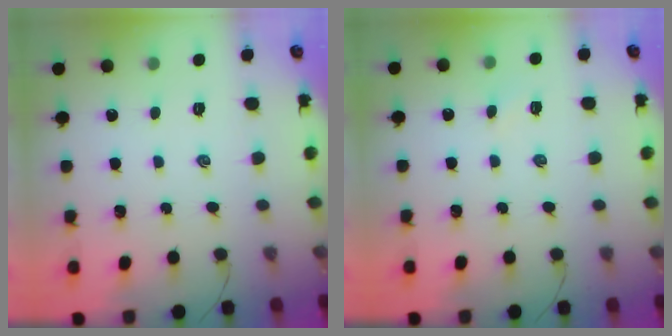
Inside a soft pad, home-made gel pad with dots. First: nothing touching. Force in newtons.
{"total": 2.4, "press": 2.2, "slide": 0.8}